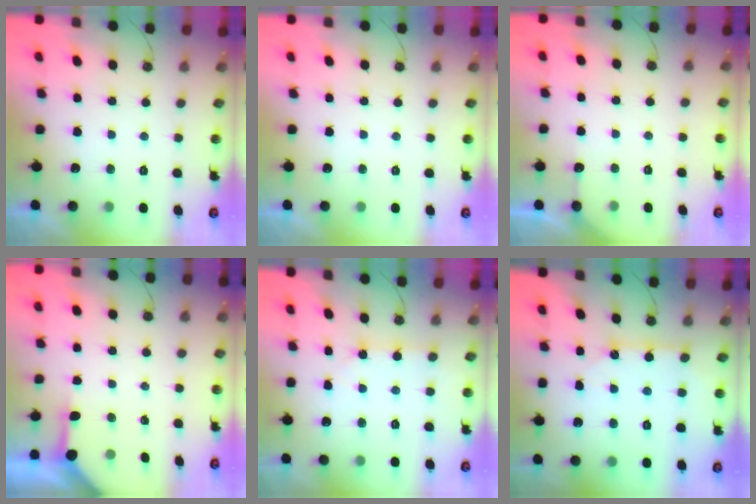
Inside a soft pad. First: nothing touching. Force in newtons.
{"total": 0.0}
{"total": 3.2, "press": 3.1, "slide": 0.3}
{"total": 3.3, "press": 3.3, "slide": 0.5}
{"total": 1.7, "press": 1.7, "slide": 0.1}
{"total": 6.7, "press": 6.7, "slide": 0.2}